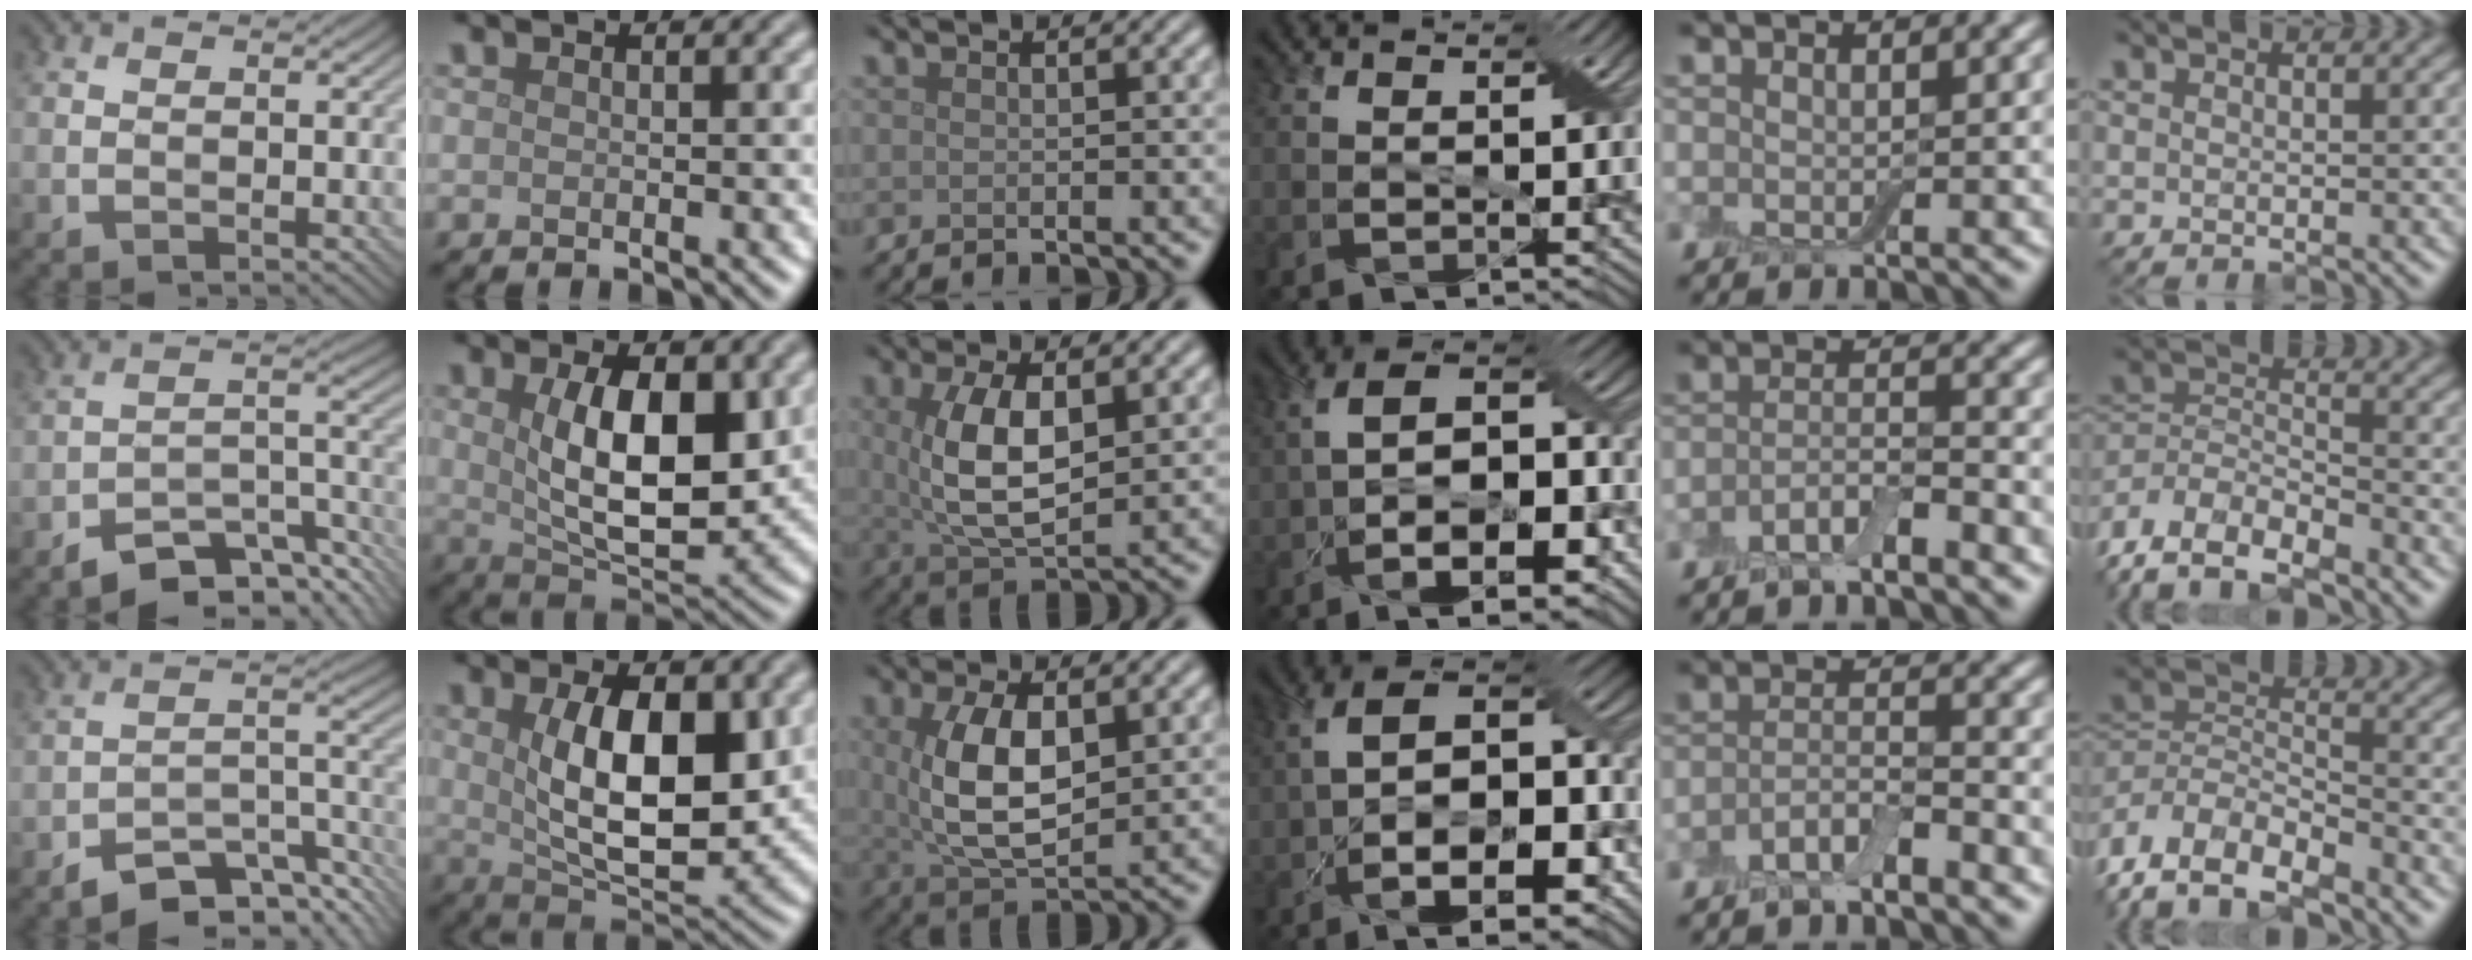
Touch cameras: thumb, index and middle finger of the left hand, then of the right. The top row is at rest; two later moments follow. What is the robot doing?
{"motion": "wrap", "object": "bandage"}